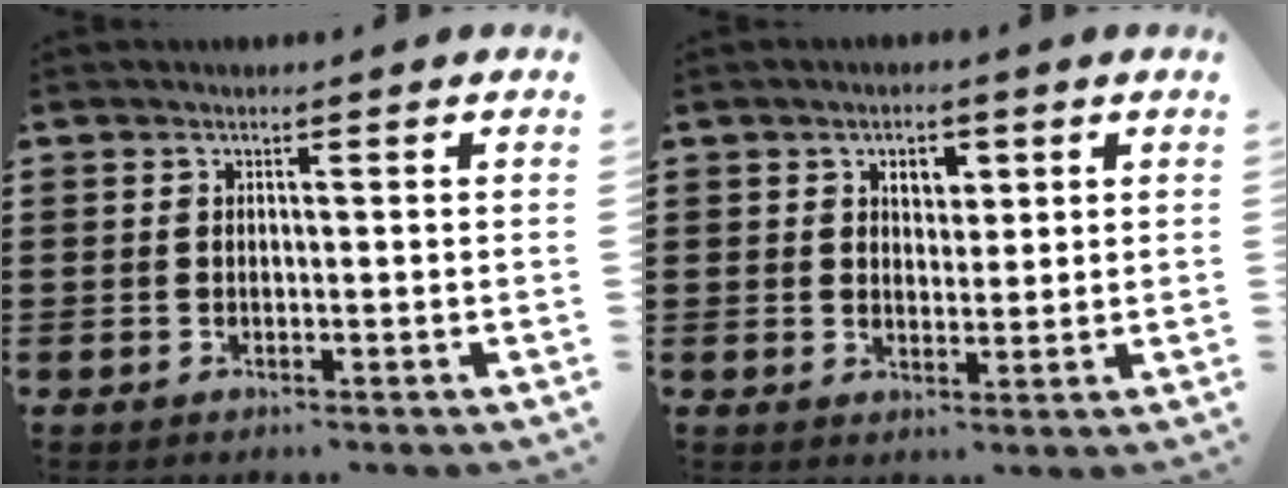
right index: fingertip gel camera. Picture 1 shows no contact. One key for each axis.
{"total": 3.2, "fx": 1.5, "fy": 2.1, "fz": 1.9, "tx": -0.027, "ty": 0.004, "tz": 0.022}